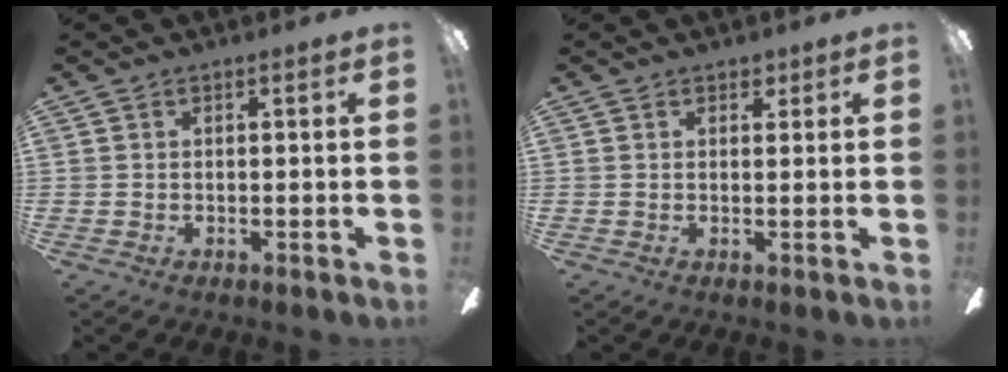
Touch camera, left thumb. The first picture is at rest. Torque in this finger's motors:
{"motor_torque": [0.17, -0.24, 0.27, -0.08, 0.00]}